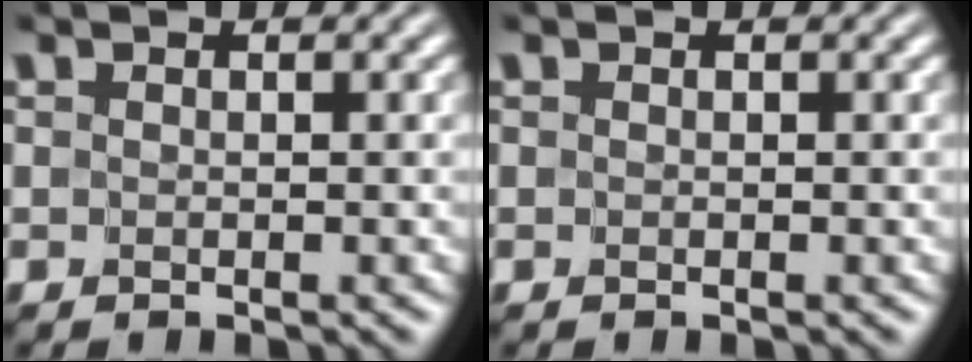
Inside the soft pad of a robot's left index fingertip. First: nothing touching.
{"total": 0.0}